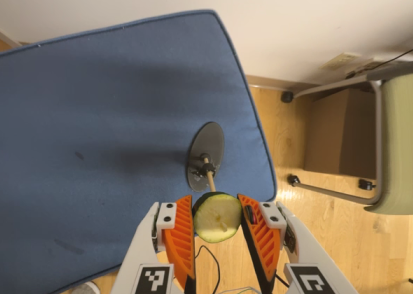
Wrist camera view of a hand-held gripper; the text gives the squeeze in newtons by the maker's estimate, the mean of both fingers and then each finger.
{"total": 10.2, "left": 10.3, "right": 10.0}